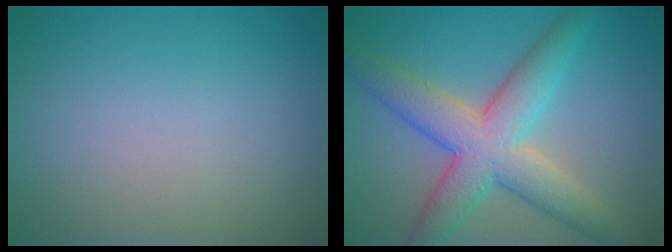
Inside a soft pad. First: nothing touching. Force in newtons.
{"total": 7.5, "press": 7.5, "slide": 0.3}